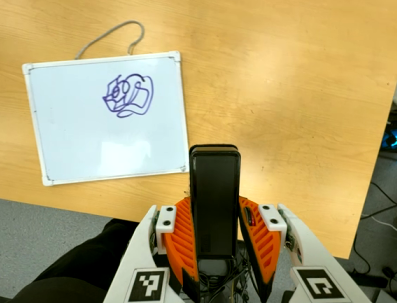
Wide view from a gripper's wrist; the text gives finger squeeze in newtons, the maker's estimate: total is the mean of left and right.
{"total": 3.9, "left": 2.6, "right": 5.2}